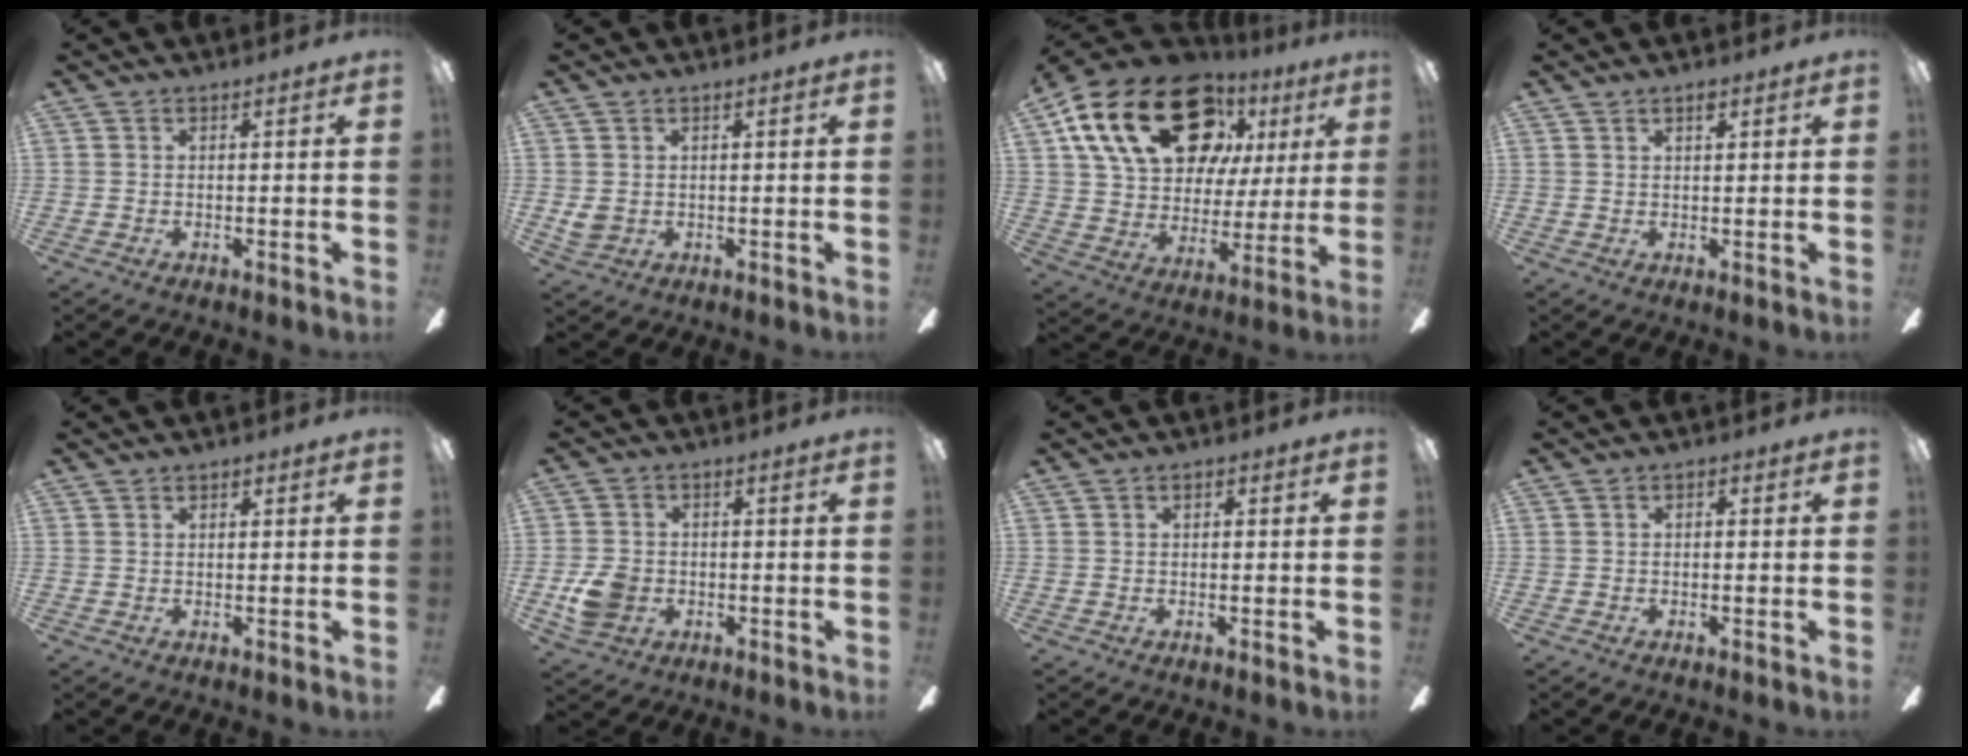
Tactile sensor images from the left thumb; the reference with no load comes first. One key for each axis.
{"total": 2.5, "fx": 0.4, "fy": 2.1, "fz": 1.3, "tx": -0.017, "ty": 0.000, "tz": 0.006}
{"total": 25.8, "fx": 12.6, "fy": 15.8, "fz": 16.1, "tx": -0.282, "ty": -0.051, "tz": 0.229}
{"total": 1.8, "fx": 1.3, "fy": 0.8, "fz": 1.1, "tx": -0.007, "ty": -0.004, "tz": 0.019}
{"total": 0.7, "fx": 0.5, "fy": 0.5, "fz": 0.3, "tx": 0.003, "ty": -0.001, "tz": 0.007}
{"total": 6.8, "fx": -1.9, "fy": 5.5, "fz": 3.5, "tx": -0.063, "ty": 0.009, "tz": -0.035}
{"total": 0.7, "fx": 0.0, "fy": 0.5, "fz": 0.4, "tx": -0.008, "ty": 0.006, "tz": -0.002}
{"total": 0.9, "fx": -0.5, "fy": 0.5, "fz": 0.4, "tx": -0.008, "ty": 0.004, "tz": -0.010}